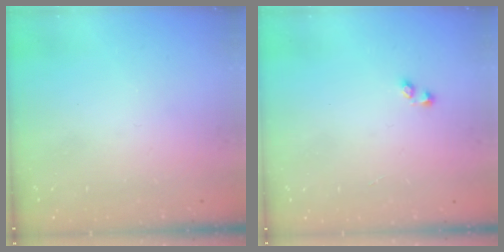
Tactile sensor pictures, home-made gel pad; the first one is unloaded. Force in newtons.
{"total": 1.0, "press": 0.9, "slide": 0.5}